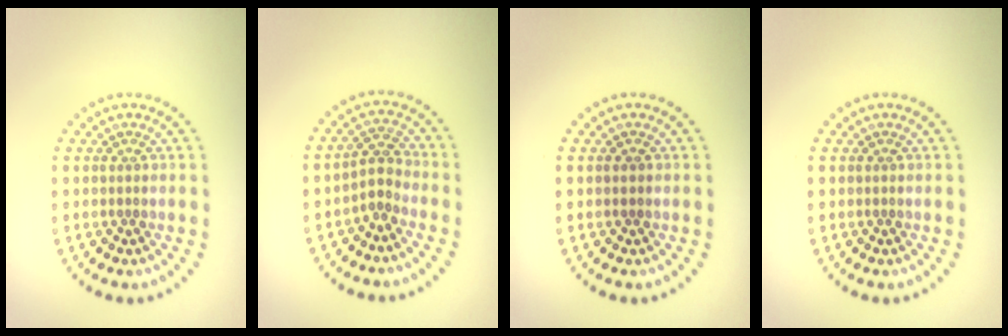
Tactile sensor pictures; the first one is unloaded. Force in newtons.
{"total": 2.1, "press": 1.6, "slide": 1.4}
{"total": 0.8, "press": 0.8, "slide": 0.1}
{"total": 0.0}